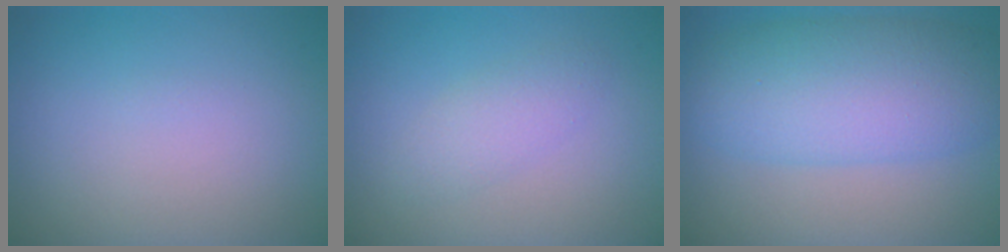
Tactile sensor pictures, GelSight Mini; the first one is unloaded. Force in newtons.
{"total": 3.2, "press": 3.2, "slide": 0.2}
{"total": 8.0, "press": 8.0, "slide": 0.2}